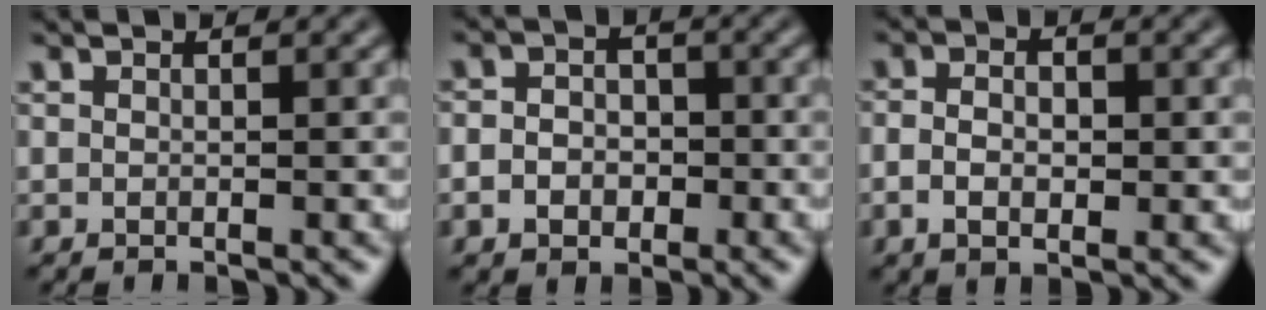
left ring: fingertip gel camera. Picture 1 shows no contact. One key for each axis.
{"total": 3.0, "fx": -0.9, "fy": 2.4, "fz": 1.5, "tx": -0.017, "ty": 0.001, "tz": -0.025}
{"total": 2.8, "fx": -0.4, "fy": 1.8, "fz": 2.1, "tx": -0.042, "ty": -0.002, "tz": -0.008}